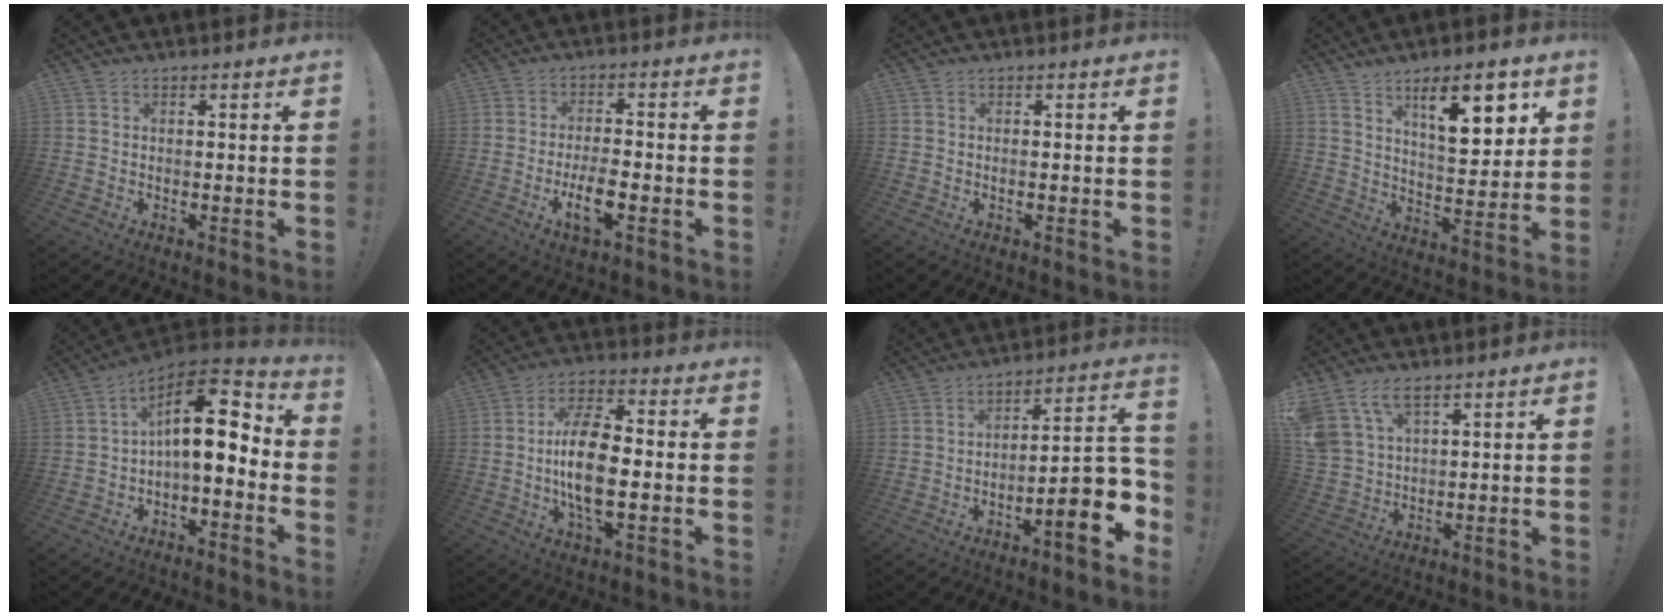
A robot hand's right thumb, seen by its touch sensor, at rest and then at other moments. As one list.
[{"total": 8.4, "force": [-3.4, 2.7, 7.2], "torque": [-0.146, 0.002, -0.060]}, {"total": 0.7, "force": [-0.3, 0.1, 0.6], "torque": [-0.005, -0.002, -0.008]}, {"total": 14.2, "force": [7.7, 4.8, 10.8], "torque": [-0.148, -0.030, 0.120]}, {"total": 14.3, "force": [1.6, 6.4, 12.7], "torque": [-0.200, -0.005, 0.022]}, {"total": 14.3, "force": [-1.5, 6.6, 12.6], "torque": [-0.244, 0.001, -0.035]}, {"total": 13.4, "force": [-6.3, 3.1, 11.5], "torque": [-0.129, 0.021, -0.104]}, {"total": 9.1, "force": [6.0, 4.8, 4.8], "torque": [-0.104, -0.027, 0.122]}]